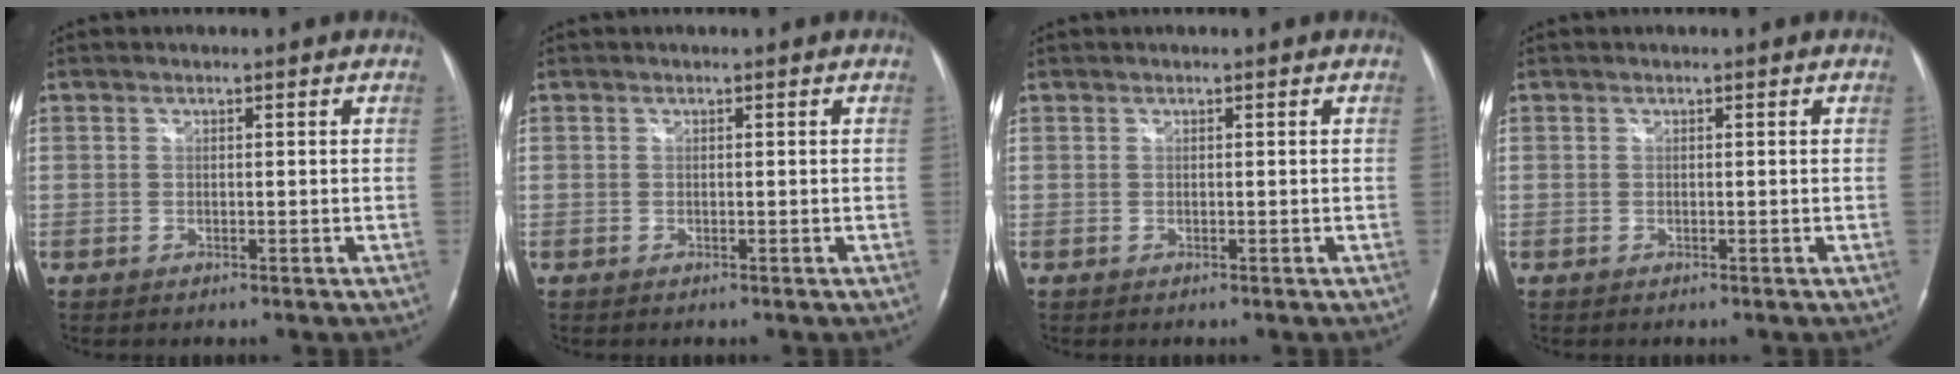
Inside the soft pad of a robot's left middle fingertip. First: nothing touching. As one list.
[{"total": 0.0}, {"total": 0.0}, {"total": 0.0}]